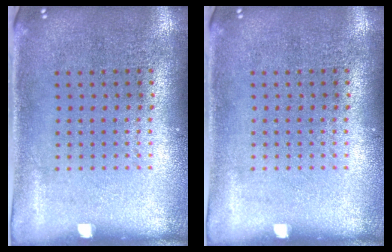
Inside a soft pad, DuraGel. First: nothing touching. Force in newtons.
{"total": 0.0}